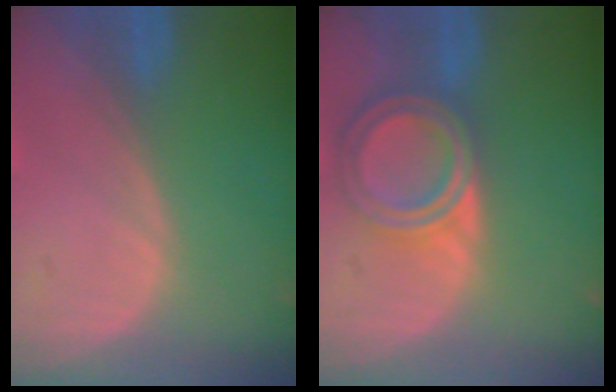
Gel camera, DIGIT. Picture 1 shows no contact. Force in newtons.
{"total": 6.9, "press": 6.2, "slide": 3.1}